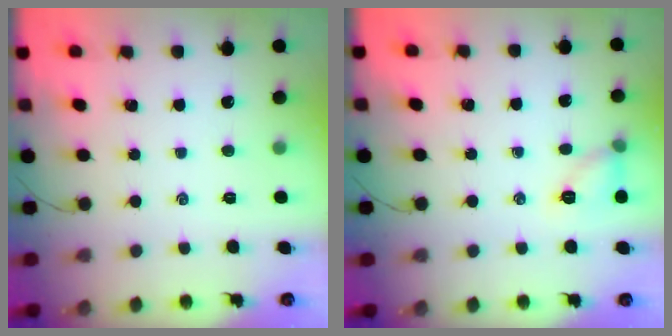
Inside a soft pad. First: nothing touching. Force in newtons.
{"total": 7.4, "press": 7.4, "slide": 0.5}